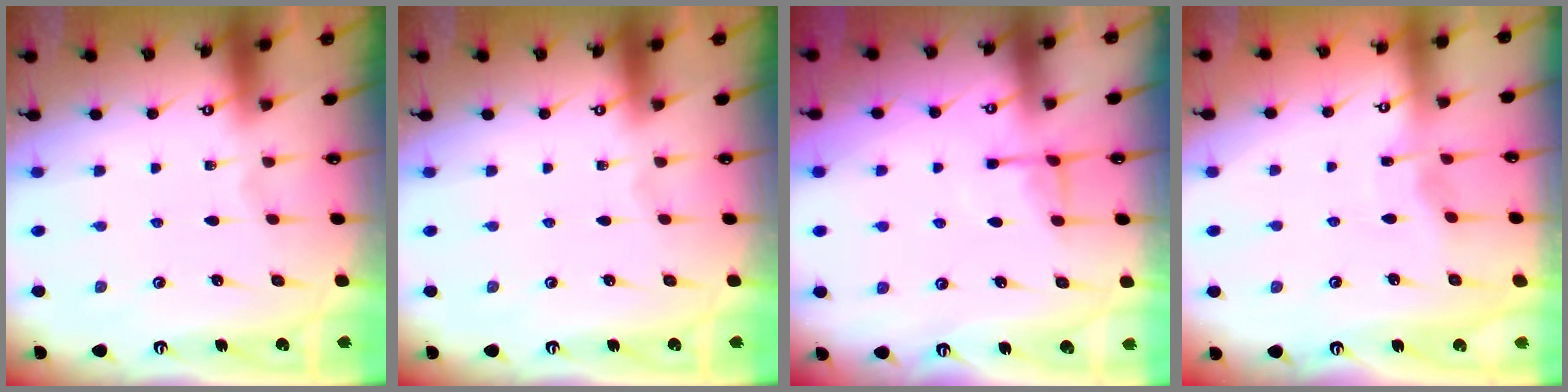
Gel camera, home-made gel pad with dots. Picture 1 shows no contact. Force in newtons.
{"total": 0.0}
{"total": 5.3, "press": 5.2, "slide": 0.8}
{"total": 3.2, "press": 3.2, "slide": 0.1}